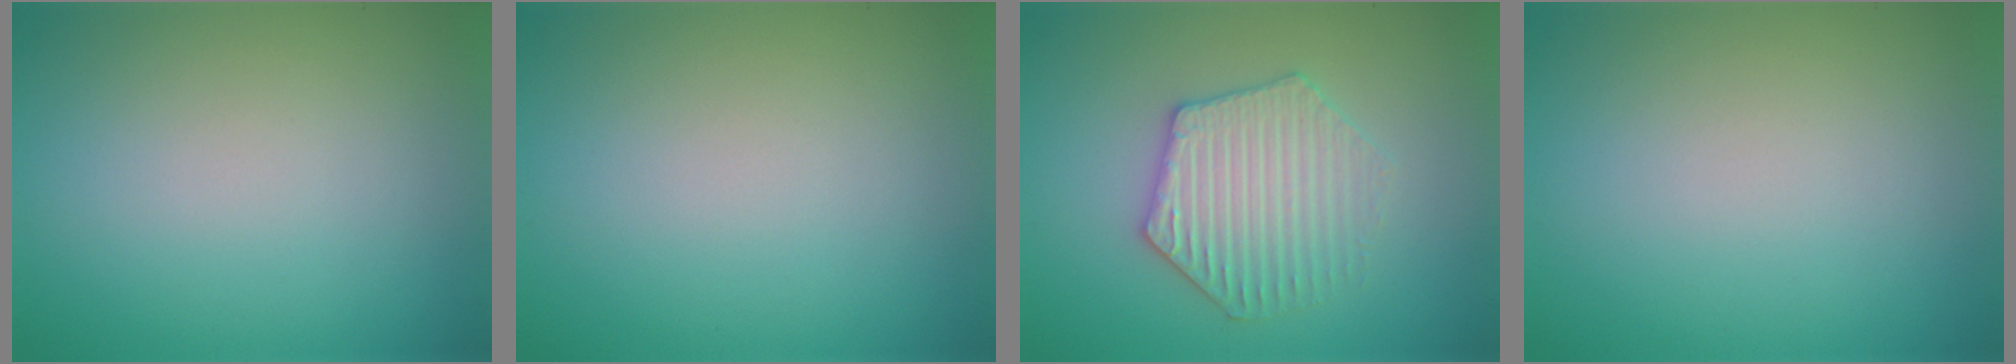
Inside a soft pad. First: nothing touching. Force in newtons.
{"total": 0.0}
{"total": 4.0, "press": 3.9, "slide": 0.9}
{"total": 0.0}